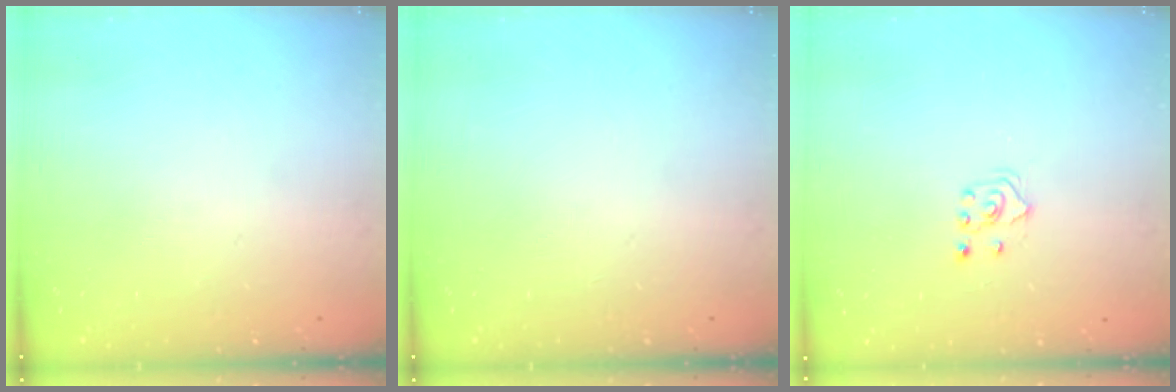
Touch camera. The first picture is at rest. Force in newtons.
{"total": 0.0}
{"total": 3.2, "press": 3.1, "slide": 0.9}